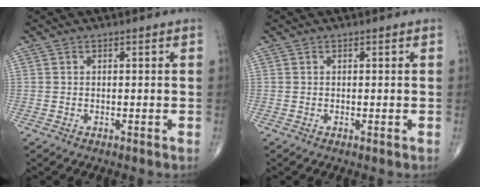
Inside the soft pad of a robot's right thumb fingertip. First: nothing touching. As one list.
[{"total": 0.0}]